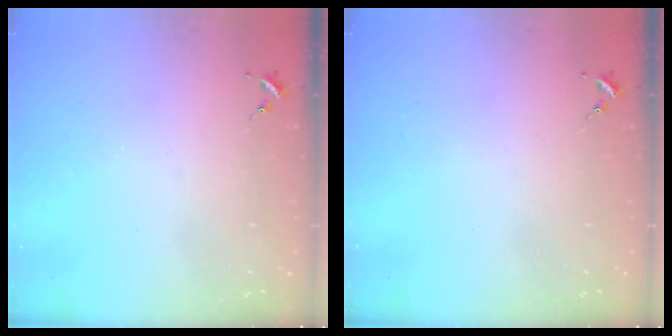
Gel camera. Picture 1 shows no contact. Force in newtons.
{"total": 0.0}